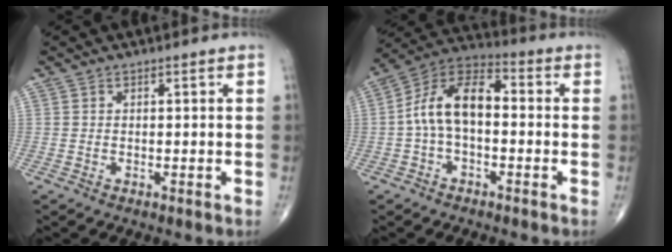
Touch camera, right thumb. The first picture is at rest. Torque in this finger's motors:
{"motor_torque": [0.35, 0.30, 0.75, -0.45, 0.36]}